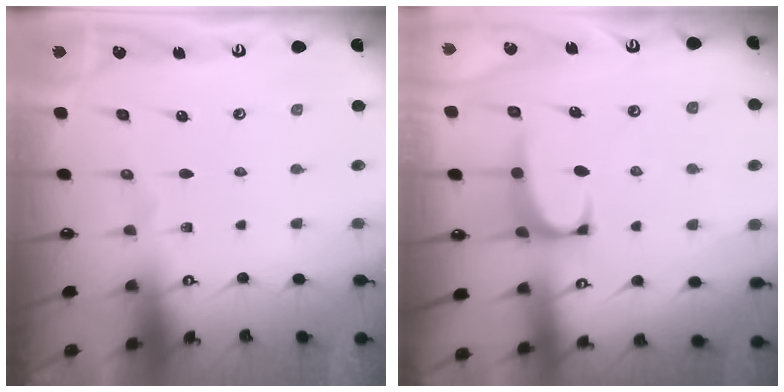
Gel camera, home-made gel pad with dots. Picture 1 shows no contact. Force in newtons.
{"total": 0.9, "press": 0.6, "slide": 0.6}